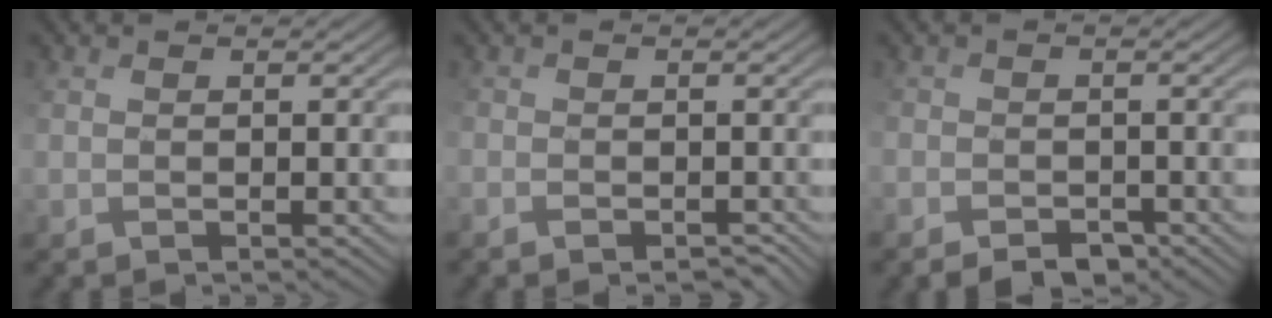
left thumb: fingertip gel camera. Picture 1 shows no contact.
{"total": 2.8, "force": [-2.1, 1.5, 1.1], "torque": [-0.019, -0.011, -0.033]}
{"total": 4.1, "force": [-2.9, 2.4, 1.6], "torque": [-0.028, -0.010, -0.052]}